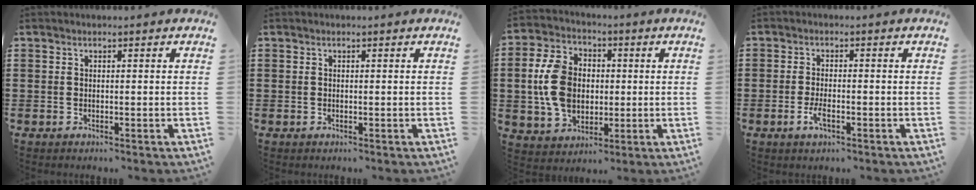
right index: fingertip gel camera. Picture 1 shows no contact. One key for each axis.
{"total": 0.0}
{"total": 10.2, "fx": 0.0, "fy": 7.8, "fz": 6.6, "tx": -0.153, "ty": 0.009, "tz": -0.005}
{"total": 2.7, "fx": -1.3, "fy": 0.8, "fz": 2.2, "tx": -0.045, "ty": -0.002, "tz": -0.025}